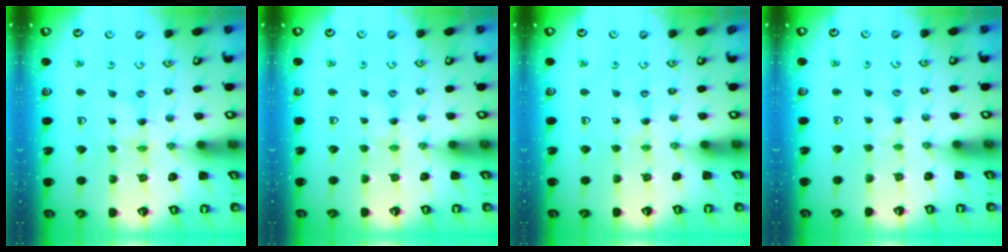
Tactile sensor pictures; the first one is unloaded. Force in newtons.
{"total": 2.6, "press": 2.5, "slide": 0.4}
{"total": 0.5, "press": 0.5, "slide": 0.1}
{"total": 1.5, "press": 1.4, "slide": 0.3}